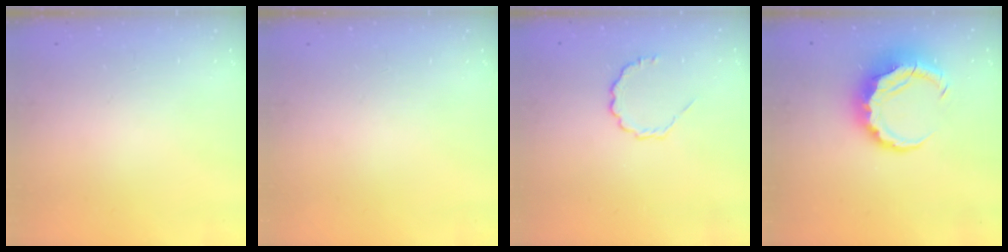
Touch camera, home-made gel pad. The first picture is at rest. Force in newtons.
{"total": 0.0}
{"total": 4.0, "press": 3.9, "slide": 1.0}
{"total": 8.8, "press": 8.6, "slide": 1.6}